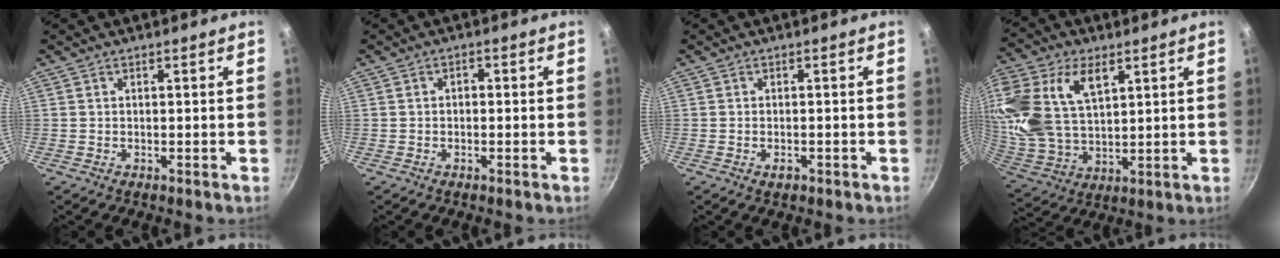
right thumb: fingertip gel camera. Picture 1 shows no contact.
{"total": 1.2, "force": [-0.3, 0.9, 0.8], "torque": [-0.014, 0.008, -0.006]}
{"total": 1.8, "force": [-0.8, 1.0, 1.2], "torque": [-0.020, 0.004, -0.013]}
{"total": 21.6, "force": [8.6, 13.2, 14.8], "torque": [-0.319, -0.009, 0.173]}